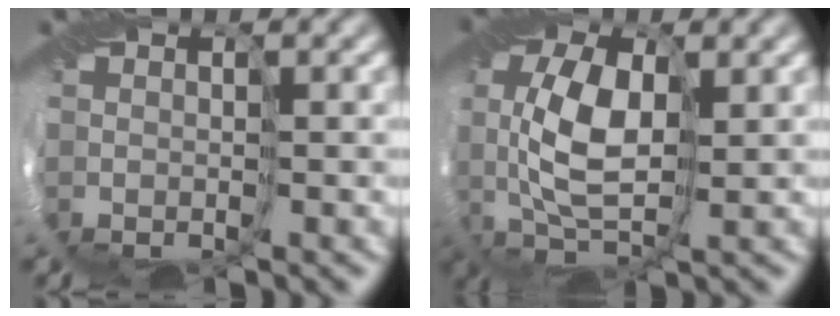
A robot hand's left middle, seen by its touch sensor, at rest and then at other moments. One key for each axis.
{"total": 6.7, "fx": -0.3, "fy": 4.0, "fz": 5.3, "tx": -0.130, "ty": 0.003, "tz": -0.009}